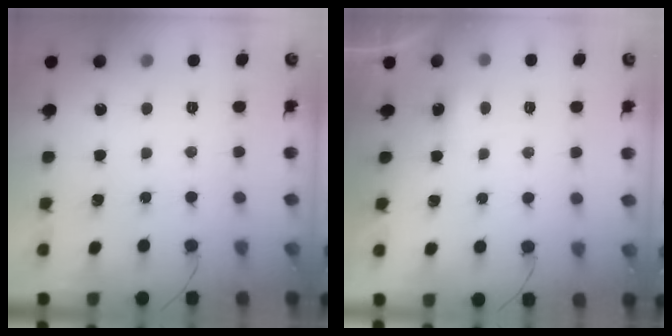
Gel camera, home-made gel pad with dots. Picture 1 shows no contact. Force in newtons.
{"total": 2.3, "press": 2.1, "slide": 0.8}